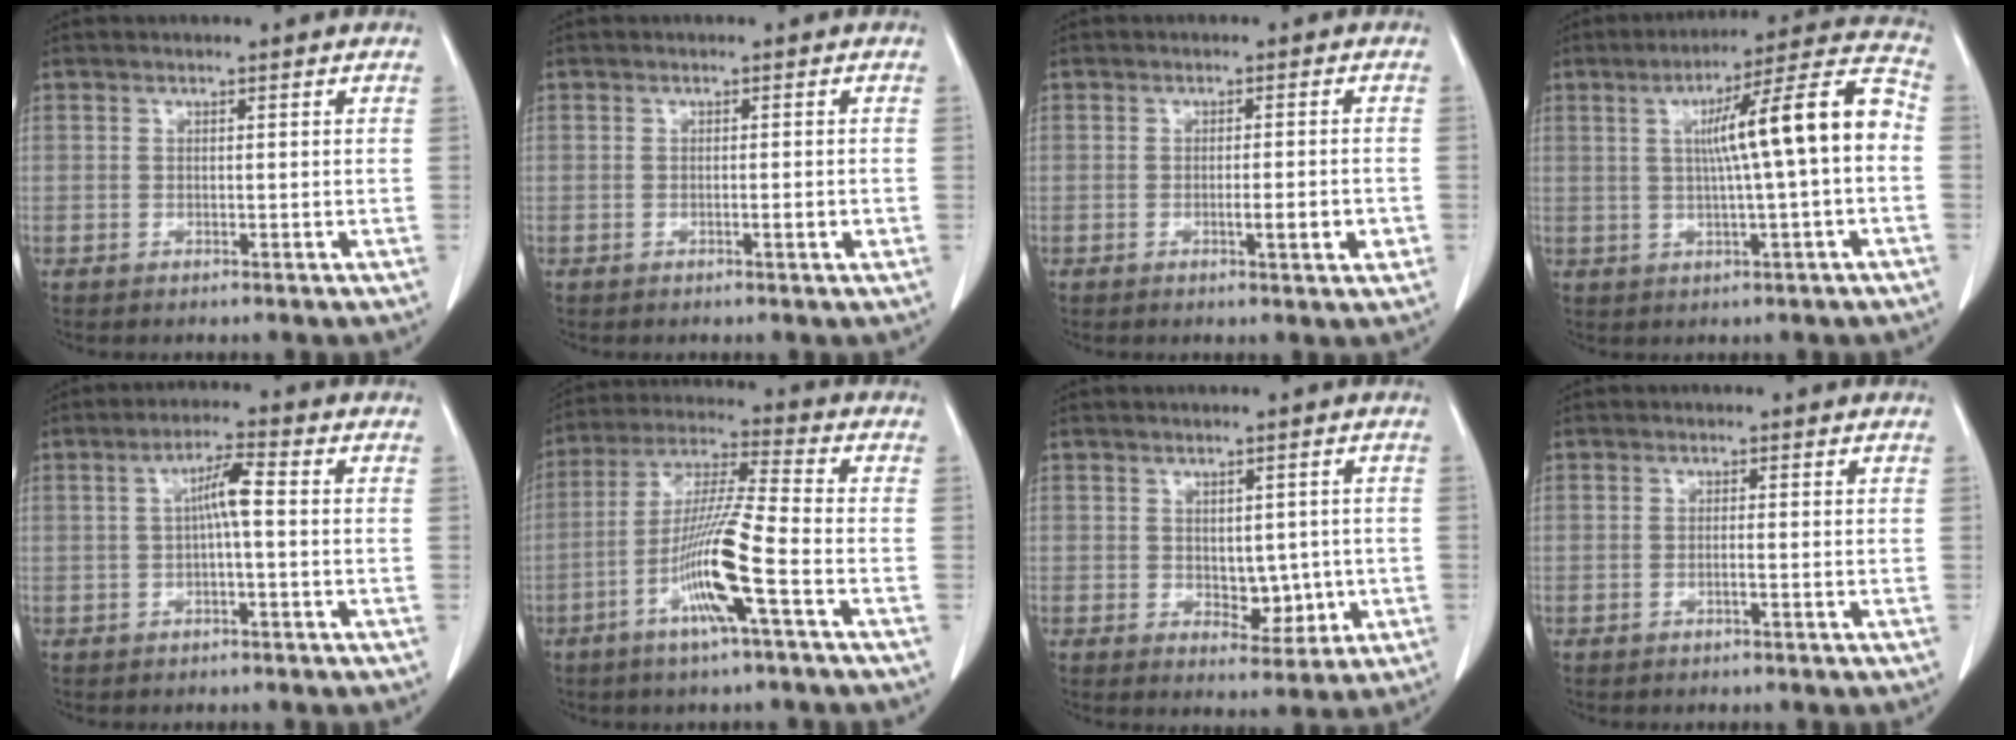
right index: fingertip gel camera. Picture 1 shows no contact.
{"total": 1.2, "force": [-0.3, 0.1, 1.1], "torque": [-0.019, -0.001, -0.004]}
{"total": 3.7, "force": [-1.1, 0.5, 3.5], "torque": [-0.051, -0.003, -0.014]}
{"total": 12.8, "force": [0.5, 0.1, 12.8], "torque": [-0.188, 0.025, 0.003]}
{"total": 4.3, "force": [0.1, 0.3, 4.3], "torque": [-0.077, 0.012, 0.002]}
{"total": 12.1, "force": [-4.7, -0.5, 11.1], "torque": [-0.220, -0.005, -0.094]}
{"total": 4.9, "force": [-0.4, 2.9, 4.0], "torque": [-0.045, -0.001, 0.006]}
{"total": 0.7, "force": [-0.3, -0.1, 0.6], "torque": [-0.012, 0.001, -0.006]}